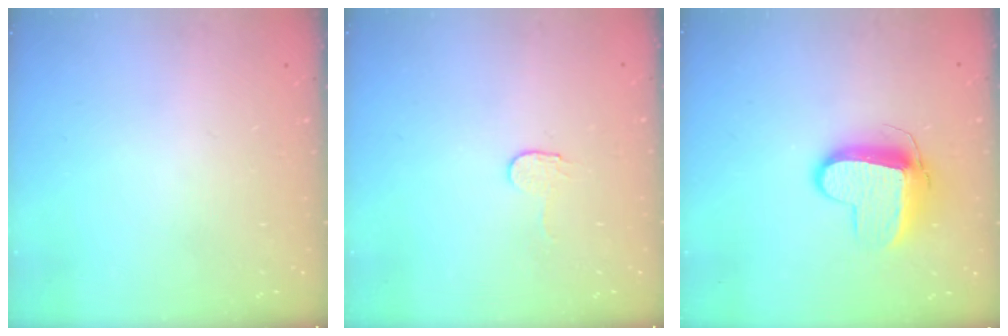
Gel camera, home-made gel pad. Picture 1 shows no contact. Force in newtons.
{"total": 2.9, "press": 2.9, "slide": 0.3}
{"total": 11.1, "press": 11.1, "slide": 0.4}